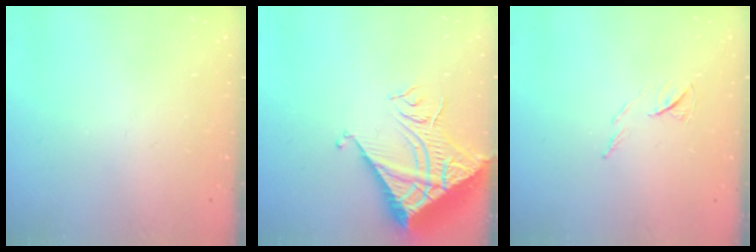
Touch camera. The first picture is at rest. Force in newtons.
{"total": 11.1, "press": 11.1, "slide": 1.0}
{"total": 5.7, "press": 5.6, "slide": 1.2}